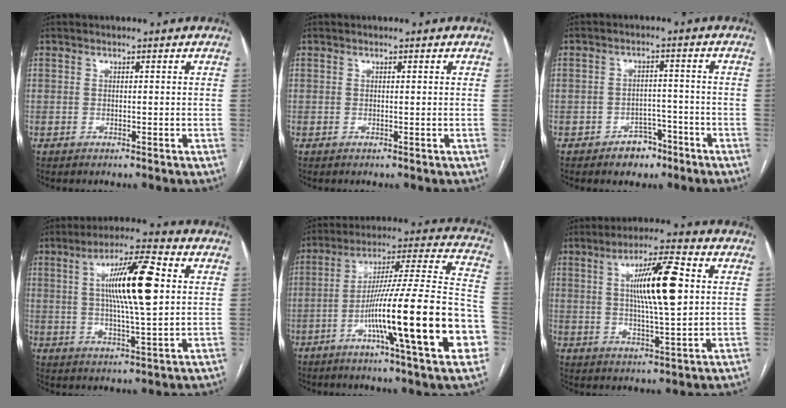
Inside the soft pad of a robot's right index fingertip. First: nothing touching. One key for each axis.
{"total": 0.0}
{"total": 4.4, "fx": -3.0, "fy": 2.9, "fz": 1.5, "tx": -0.015, "ty": 0.012, "tz": -0.039}
{"total": 13.3, "fx": 2.6, "fy": 1.4, "fz": 12.9, "tx": -0.224, "ty": 0.010, "tz": 0.041}
{"total": 25.3, "fx": -8.1, "fy": 0.7, "fz": 24.0, "tx": -0.323, "ty": -0.007, "tz": -0.135}
{"total": 11.8, "fx": 2.4, "fy": 1.3, "fz": 11.4, "tx": -0.196, "ty": 0.005, "tz": 0.039}